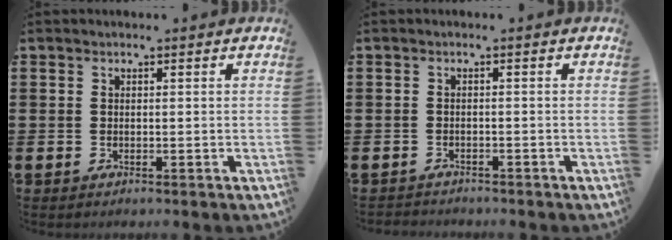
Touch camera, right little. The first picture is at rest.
{"total": 0.9, "force": [-0.9, 0.1, -0.1], "torque": [0.000, 0.002, -0.020]}